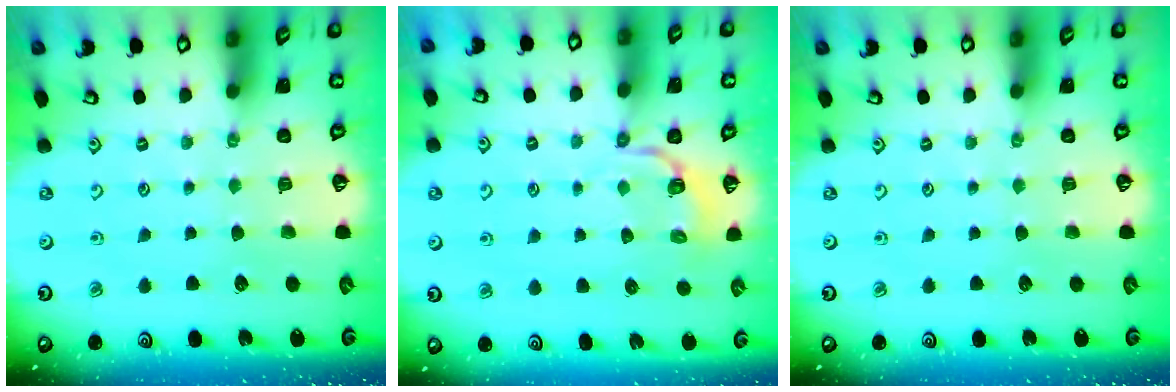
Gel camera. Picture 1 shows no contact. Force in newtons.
{"total": 3.3, "press": 2.1, "slide": 2.6}
{"total": 0.0}